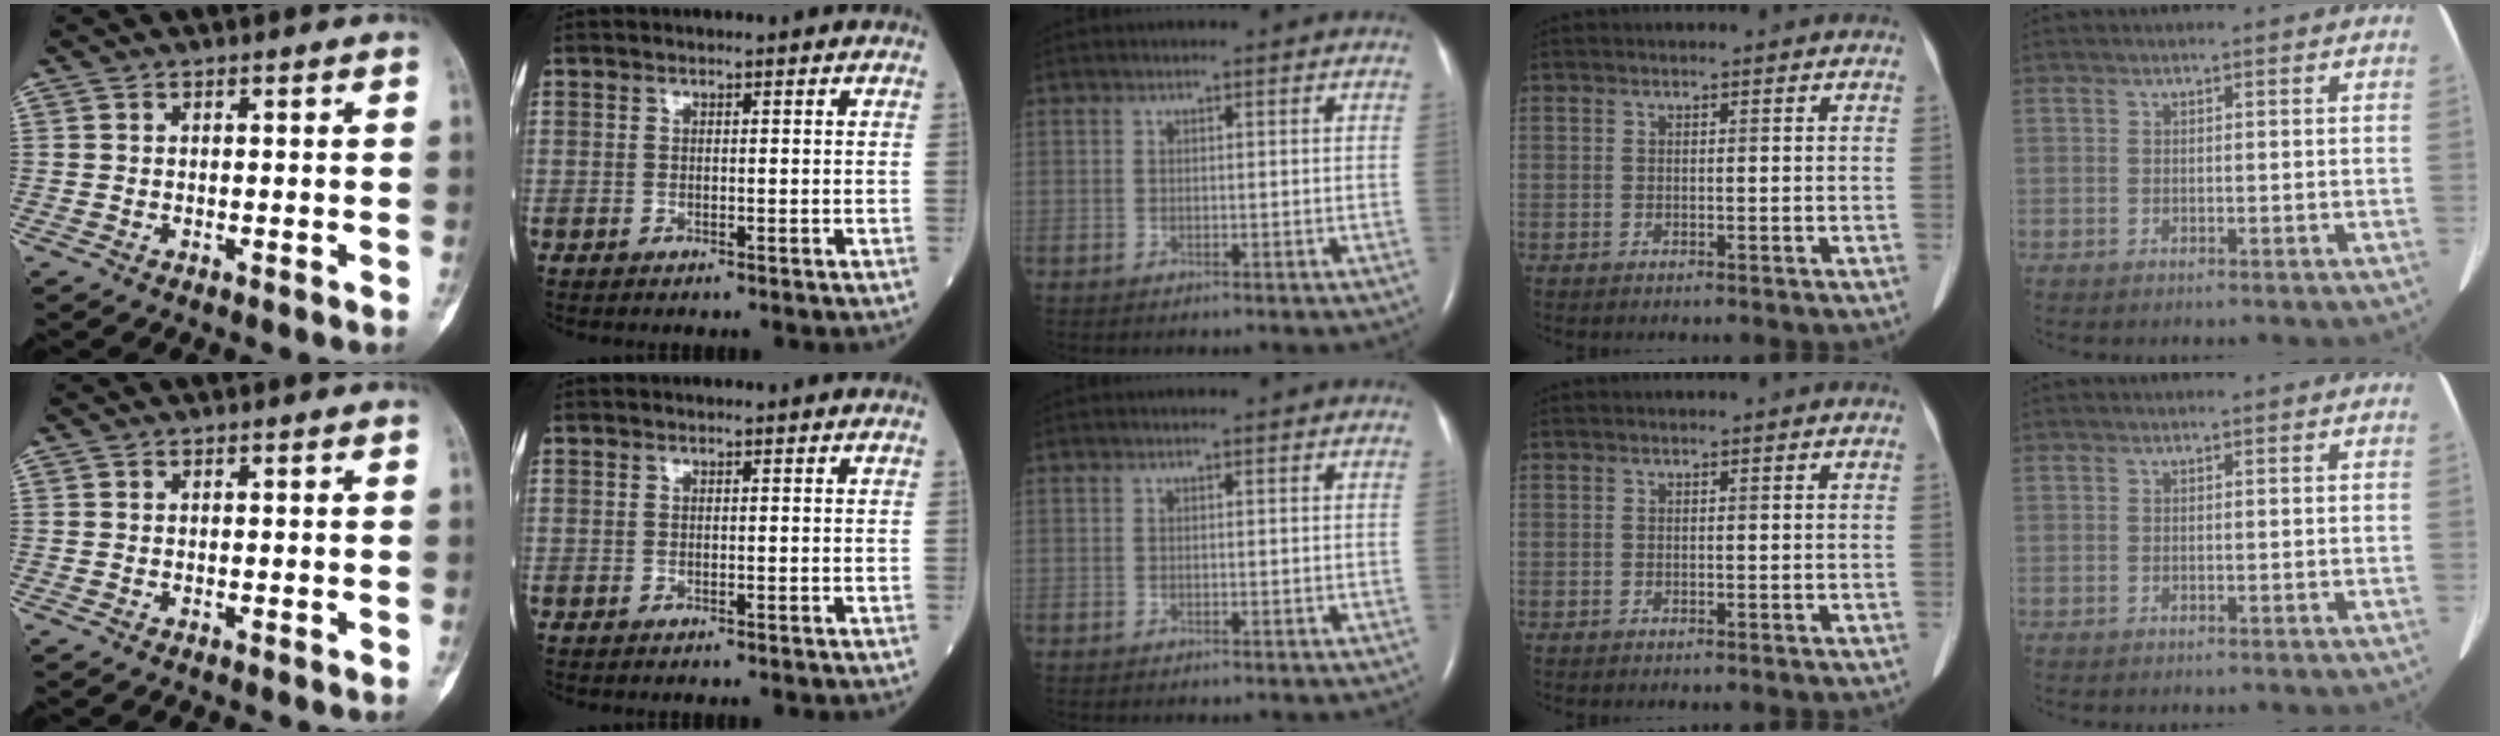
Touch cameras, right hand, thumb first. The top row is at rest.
{}